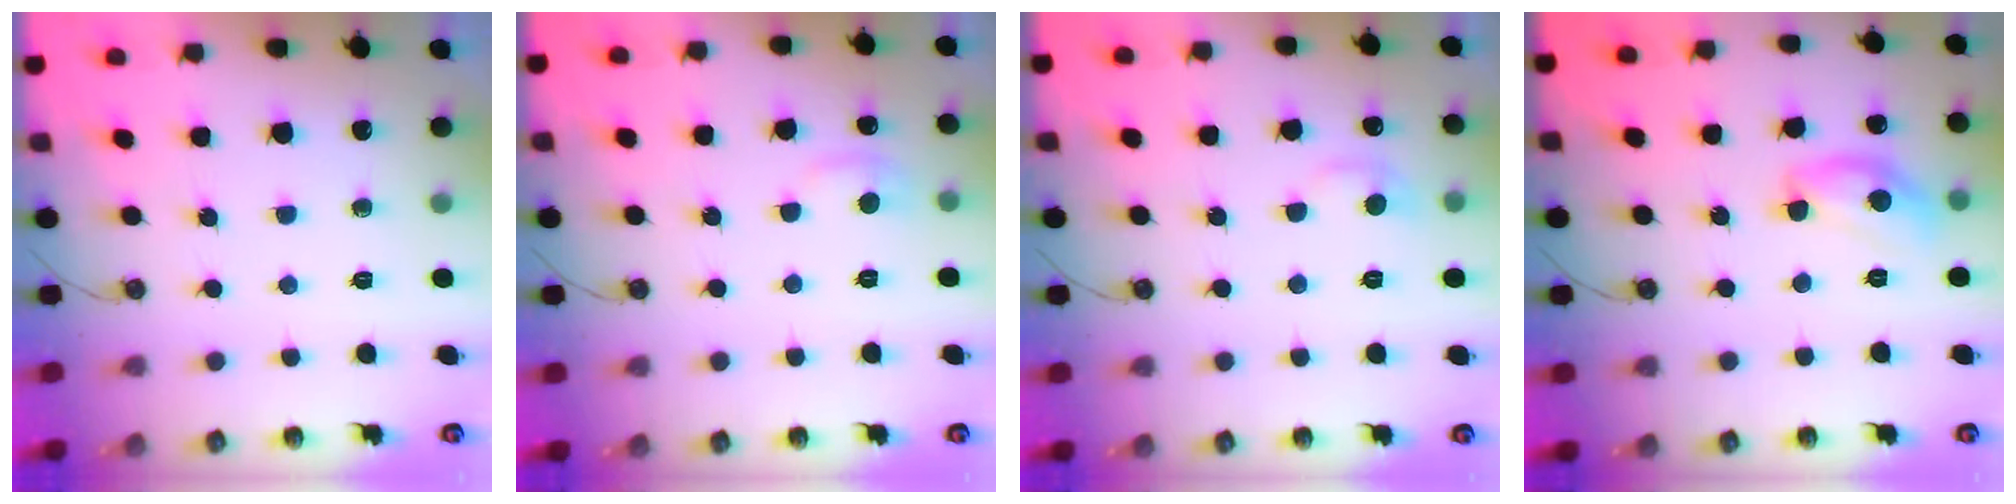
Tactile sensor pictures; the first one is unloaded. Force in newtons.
{"total": 0.9, "press": 0.2, "slide": 0.9}
{"total": 0.8, "press": 0.2, "slide": 0.8}
{"total": 8.8, "press": 8.8, "slide": 0.5}